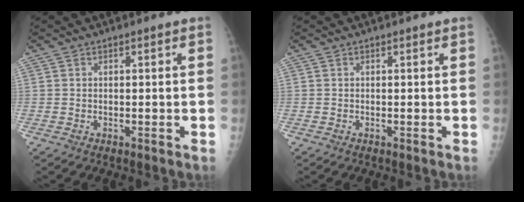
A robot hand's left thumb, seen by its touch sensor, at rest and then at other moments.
{"total": 0.0}